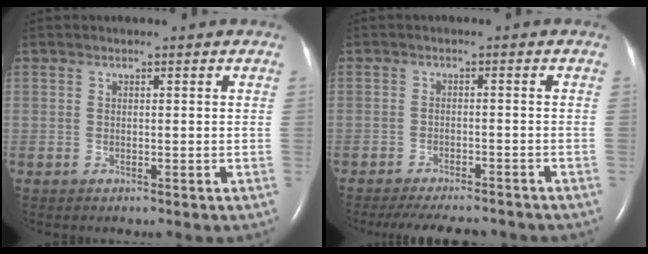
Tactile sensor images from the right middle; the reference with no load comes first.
{"total": 11.5, "force": [-10.3, 2.2, 4.6], "torque": [-0.070, -0.010, -0.134]}